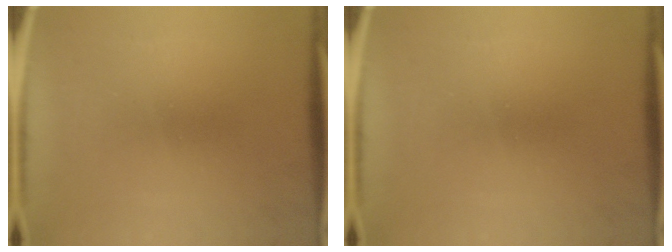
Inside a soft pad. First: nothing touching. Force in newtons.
{"total": 0.0}